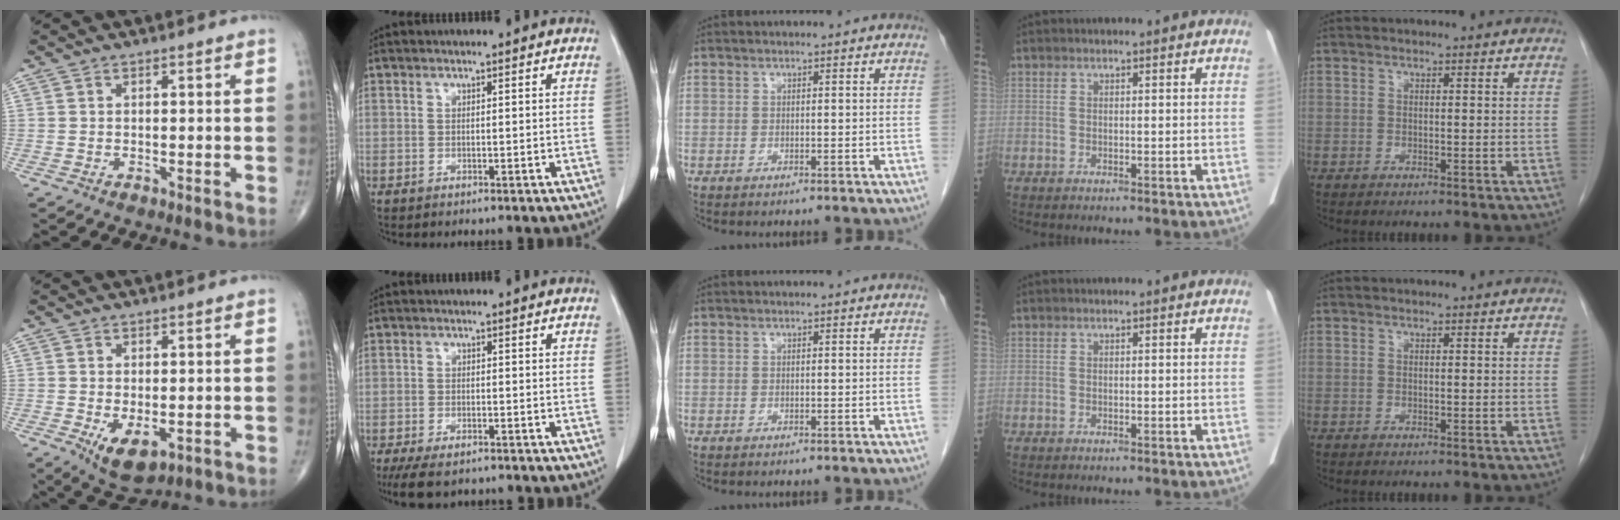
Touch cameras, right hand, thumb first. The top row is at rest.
{"thumb": {"total": 6.4, "force": [-1.8, 3.3, 5.2], "torque": [-0.085, -0.012, -0.017]}, "index": {"total": 7.4, "force": [-5.9, 2.6, 3.7], "torque": [-0.056, -0.010, -0.091]}}